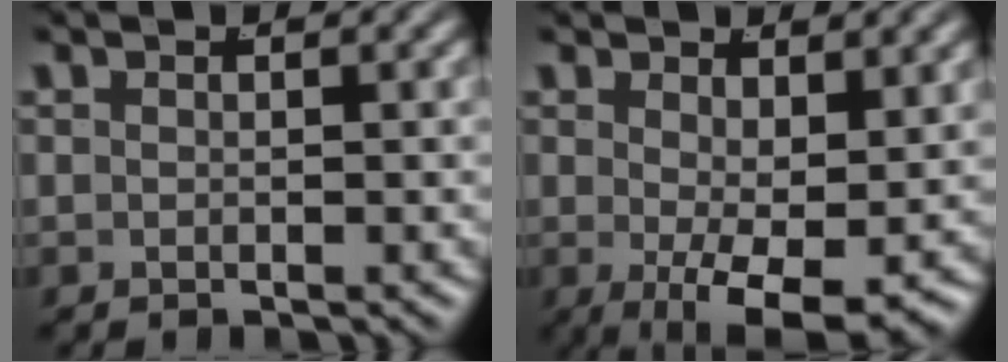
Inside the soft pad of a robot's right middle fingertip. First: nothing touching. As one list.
[{"total": 5.8, "force": [-1.3, 1.7, 5.3], "torque": [-0.079, -0.034, -0.002]}]